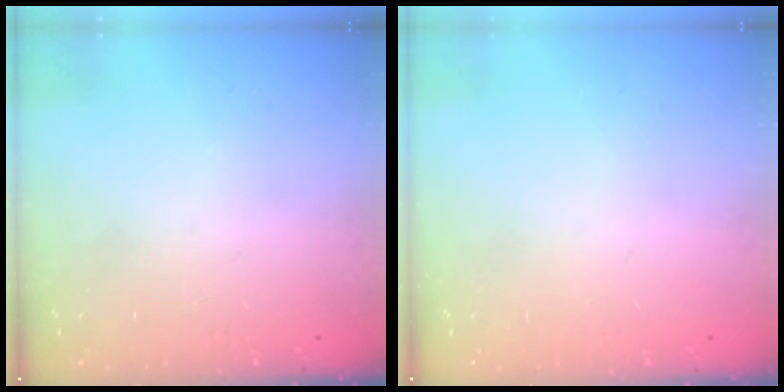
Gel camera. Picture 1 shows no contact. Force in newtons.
{"total": 0.0}